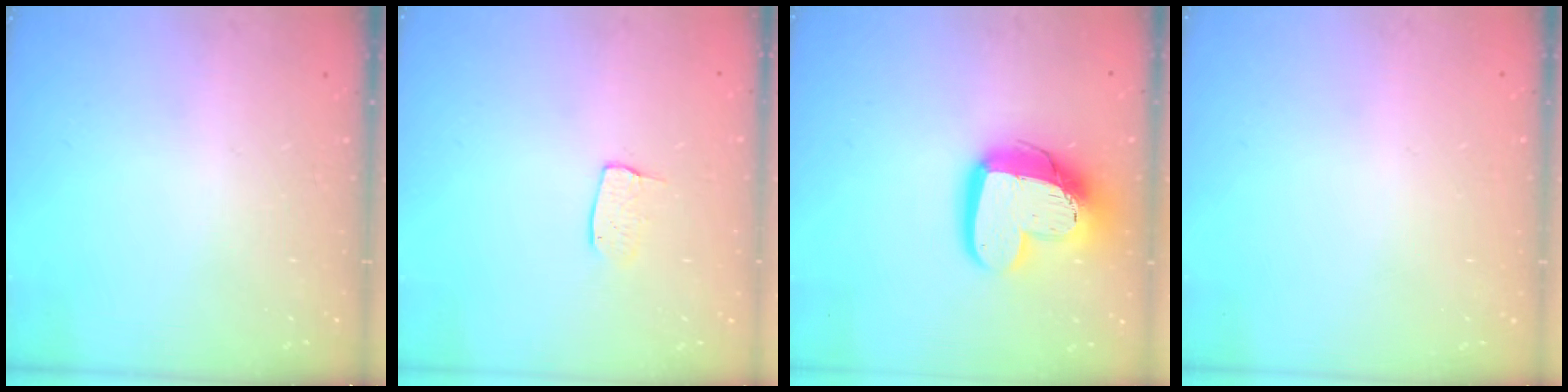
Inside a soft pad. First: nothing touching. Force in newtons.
{"total": 5.9, "press": 5.9, "slide": 0.3}
{"total": 17.3, "press": 17.3, "slide": 1.6}
{"total": 0.0}